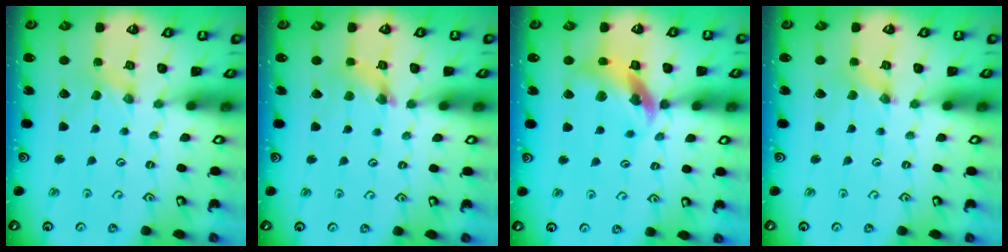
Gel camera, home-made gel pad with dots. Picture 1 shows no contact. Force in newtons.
{"total": 3.0, "press": 3.0, "slide": 0.4}
{"total": 13.2, "press": 13.1, "slide": 1.5}
{"total": 1.1, "press": 1.1, "slide": 0.1}